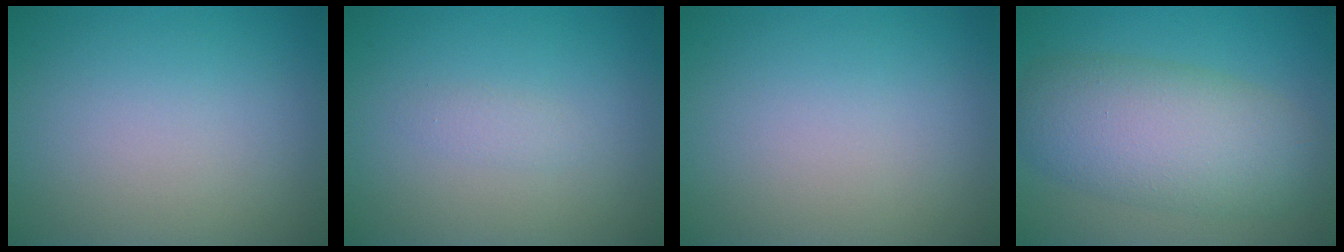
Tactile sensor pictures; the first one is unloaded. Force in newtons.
{"total": 0.9, "press": 0.9, "slide": 0.0}
{"total": 0.0}
{"total": 7.6, "press": 7.6, "slide": 0.6}